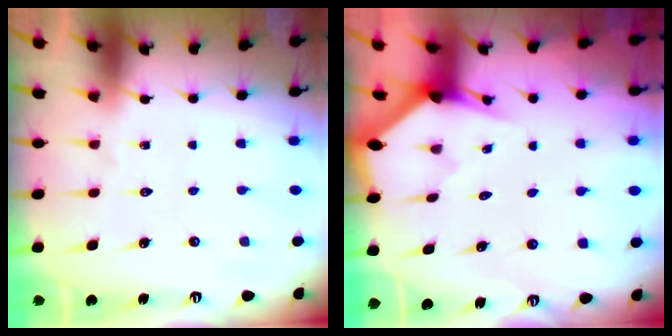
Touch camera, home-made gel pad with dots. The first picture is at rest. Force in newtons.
{"total": 2.4, "press": 2.4, "slide": 0.2}